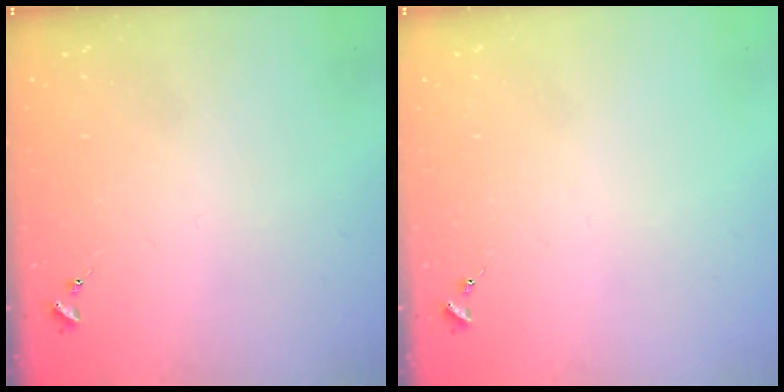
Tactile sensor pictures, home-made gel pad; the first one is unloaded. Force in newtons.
{"total": 0.0}